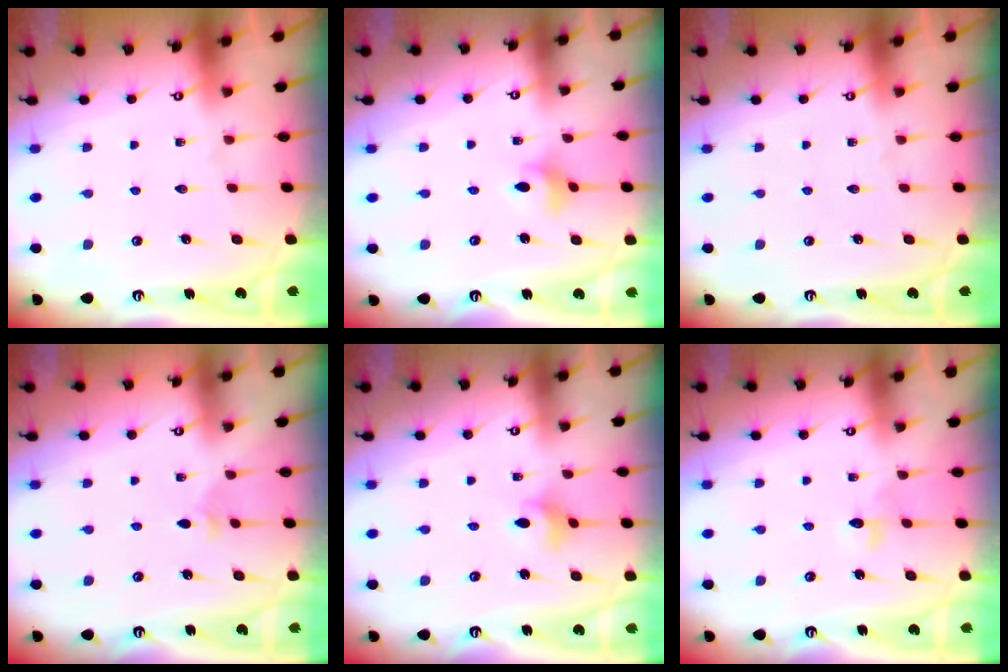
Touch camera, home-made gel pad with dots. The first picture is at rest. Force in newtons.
{"total": 3.8, "press": 3.8, "slide": 0.6}
{"total": 0.0}
{"total": 2.5, "press": 2.5, "slide": 0.6}
{"total": 3.8, "press": 3.8, "slide": 0.6}
{"total": 3.2, "press": 3.1, "slide": 0.7}